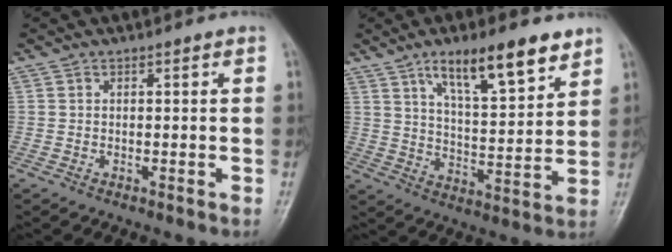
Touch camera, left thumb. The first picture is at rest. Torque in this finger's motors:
{"motor_torque": [0.58, 0.36, 1.19, -1.08, 0.15]}